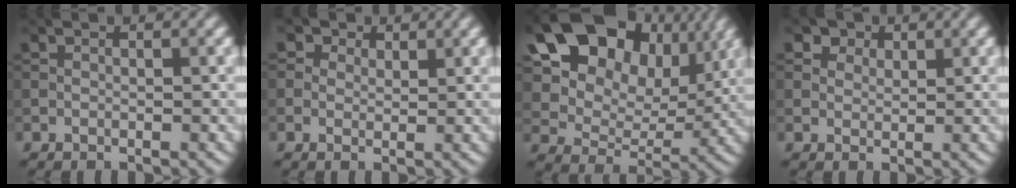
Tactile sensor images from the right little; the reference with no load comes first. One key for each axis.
{"total": 3.1, "fx": 2.0, "fy": 2.1, "fz": 1.0, "tx": -0.028, "ty": -0.004, "tz": 0.020}
{"total": 16.4, "fx": 7.8, "fy": 11.2, "fz": 9.1, "tx": -0.193, "ty": 0.056, "tz": 0.144}
{"total": 3.9, "fx": 2.7, "fy": 2.4, "fz": 1.5, "tx": -0.043, "ty": -0.005, "tz": 0.043}